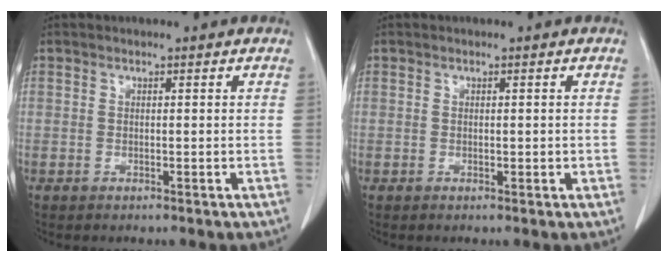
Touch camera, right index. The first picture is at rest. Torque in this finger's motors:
{"motor_torque": [-0.45, 0.89, 0.03, 0.00]}